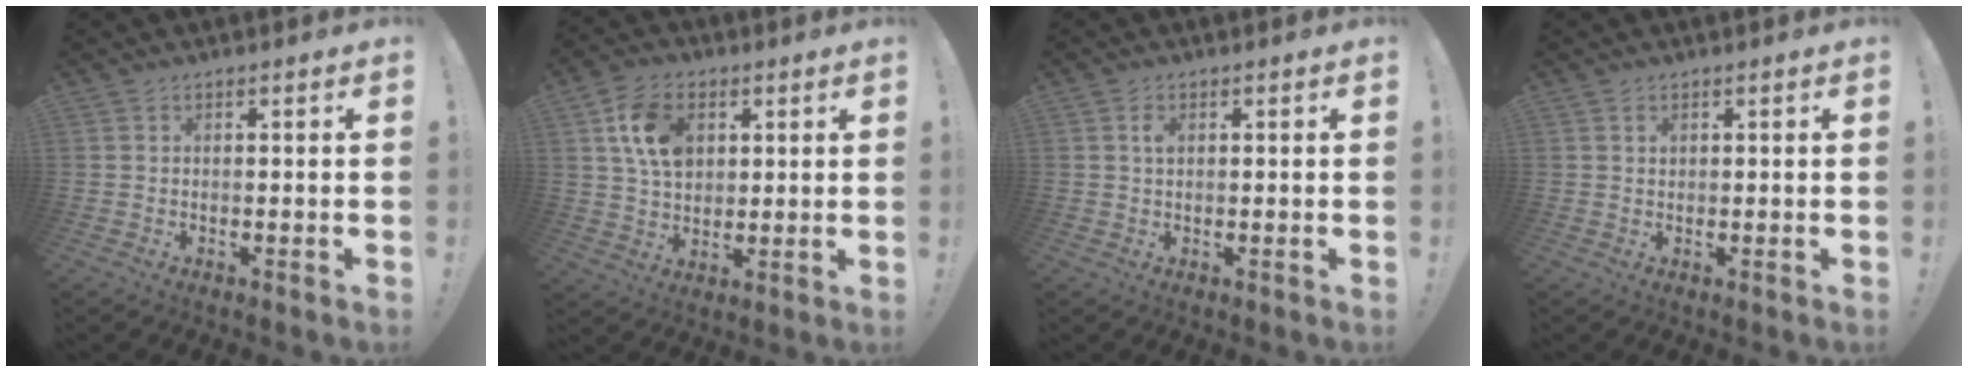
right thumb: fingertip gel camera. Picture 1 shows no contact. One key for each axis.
{"total": 12.8, "fx": 4.5, "fy": 9.1, "fz": 7.8, "tx": -0.128, "ty": 0.006, "tz": 0.091}
{"total": 1.7, "fx": 0.5, "fy": 1.0, "fz": 1.3, "tx": -0.020, "ty": 0.001, "tz": 0.006}
{"total": 0.7, "fx": 0.3, "fy": 0.5, "fz": 0.3, "tx": -0.007, "ty": 0.000, "tz": 0.007}